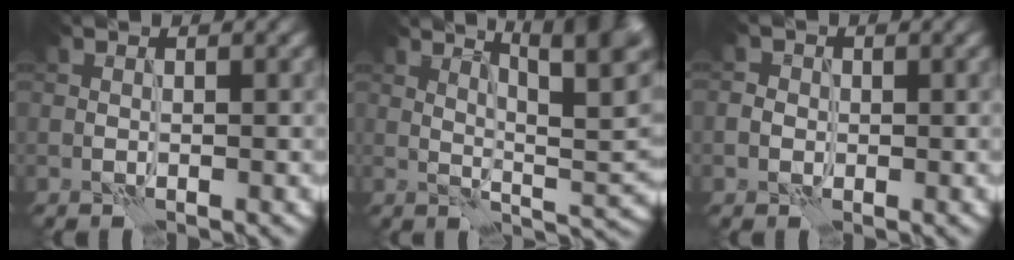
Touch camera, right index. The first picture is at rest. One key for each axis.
{"total": 10.0, "fx": 4.9, "fy": 3.2, "fz": 8.1, "tx": -0.098, "ty": 0.011, "tz": 0.059}
{"total": 1.6, "fx": -0.4, "fy": 1.5, "fz": 0.4, "tx": -0.009, "ty": 0.002, "tz": -0.010}